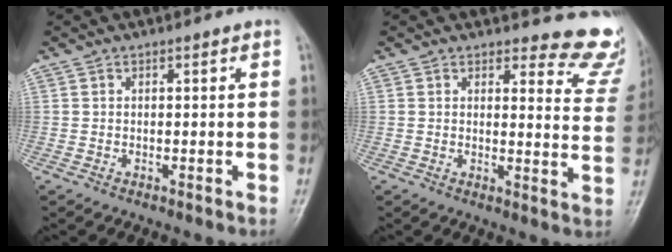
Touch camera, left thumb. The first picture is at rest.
{"total": 10.5, "force": [10.0, 2.9, 0.9], "torque": [0.036, -0.103, 0.079]}